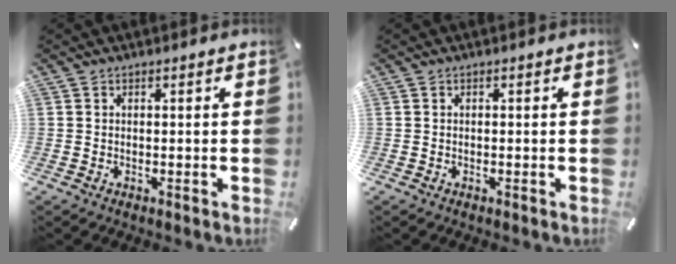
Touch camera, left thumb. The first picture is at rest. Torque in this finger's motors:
{"motor_torque": [-0.32, -0.25, -0.28, -0.04, 0.00]}